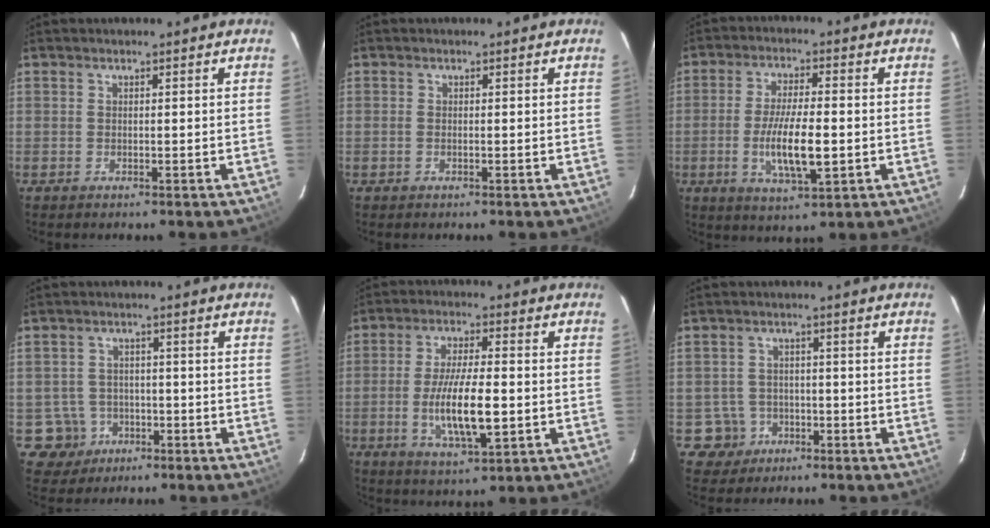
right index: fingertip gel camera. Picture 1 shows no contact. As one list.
[{"total": 0.5, "force": [-0.2, 0.1, 0.5], "torque": [-0.013, 0.001, -0.004]}, {"total": 10.2, "force": [-2.0, 2.5, 9.7], "torque": [-0.184, -0.010, -0.035]}, {"total": 5.9, "force": [-2.4, 5.4, 0.2], "torque": [-0.022, 0.023, -0.033]}, {"total": 11.6, "force": [-2.2, 2.9, 11.0], "torque": [-0.209, -0.011, -0.038]}, {"total": 5.2, "force": [-2.2, 4.7, 0.1], "torque": [-0.016, 0.021, -0.032]}]